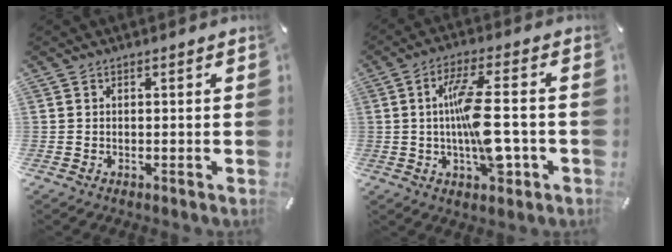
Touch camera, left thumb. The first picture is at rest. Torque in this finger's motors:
{"motor_torque": [0.45, 0.56, 0.44, 0.05, 0.21]}